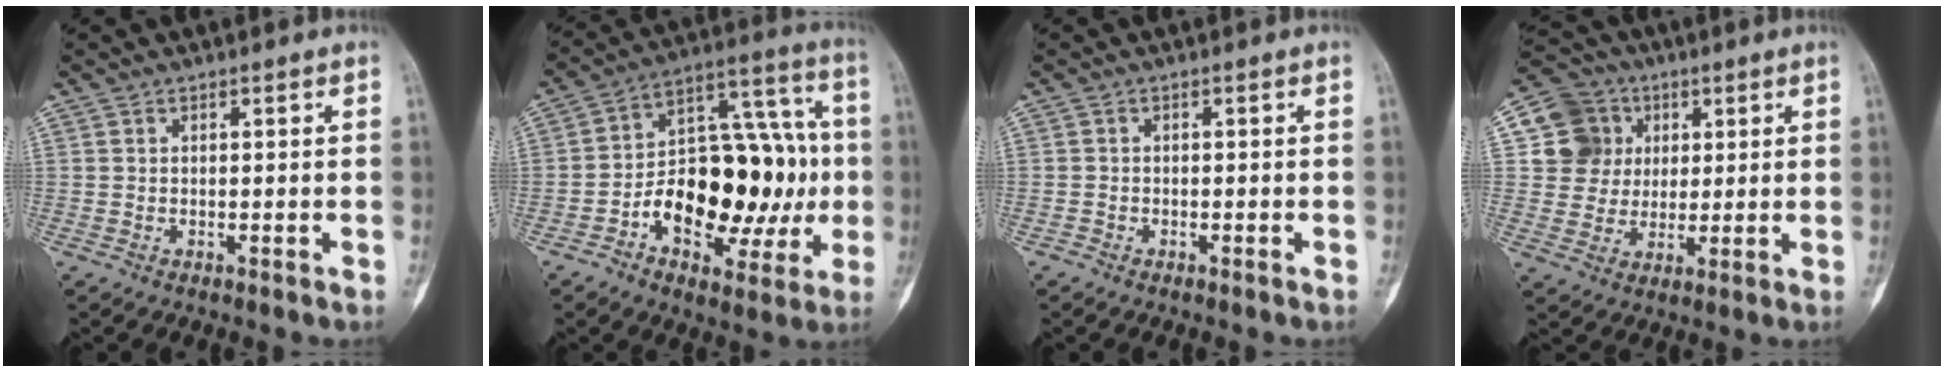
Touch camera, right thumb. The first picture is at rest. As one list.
[{"total": 23.0, "force": [-3.7, 13.3, 18.5], "torque": [-0.241, 0.053, -0.049]}, {"total": 0.6, "force": [-0.6, 0.3, 0.0], "torque": [-0.003, 0.001, -0.016]}, {"total": 10.6, "force": [2.8, 10.0, 2.0], "torque": [0.002, 0.000, 0.048]}]